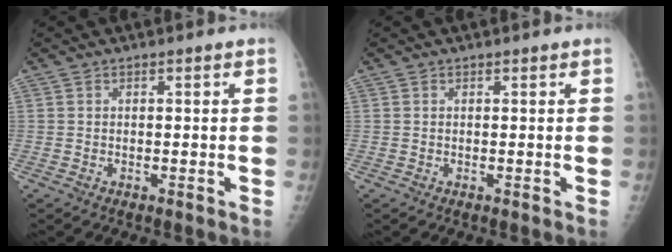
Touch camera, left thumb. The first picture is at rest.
{"total": 0.0}